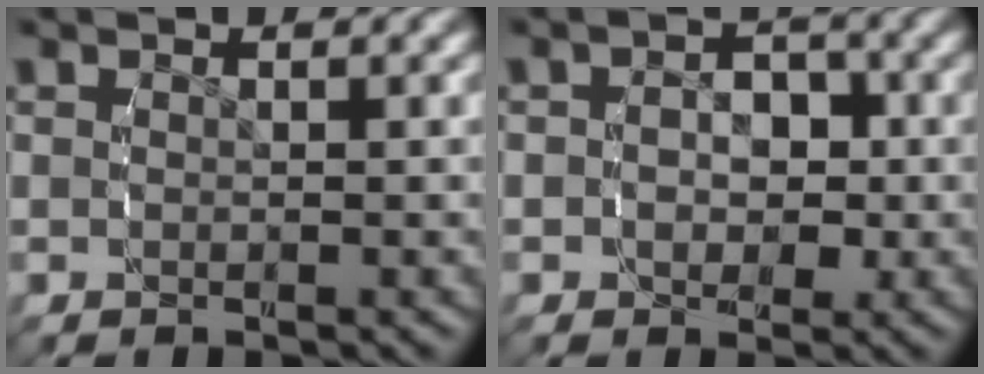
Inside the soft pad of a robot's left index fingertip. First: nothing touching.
{"total": 3.1, "force": [-0.7, 2.6, 1.6], "torque": [-0.025, -0.002, -0.017]}